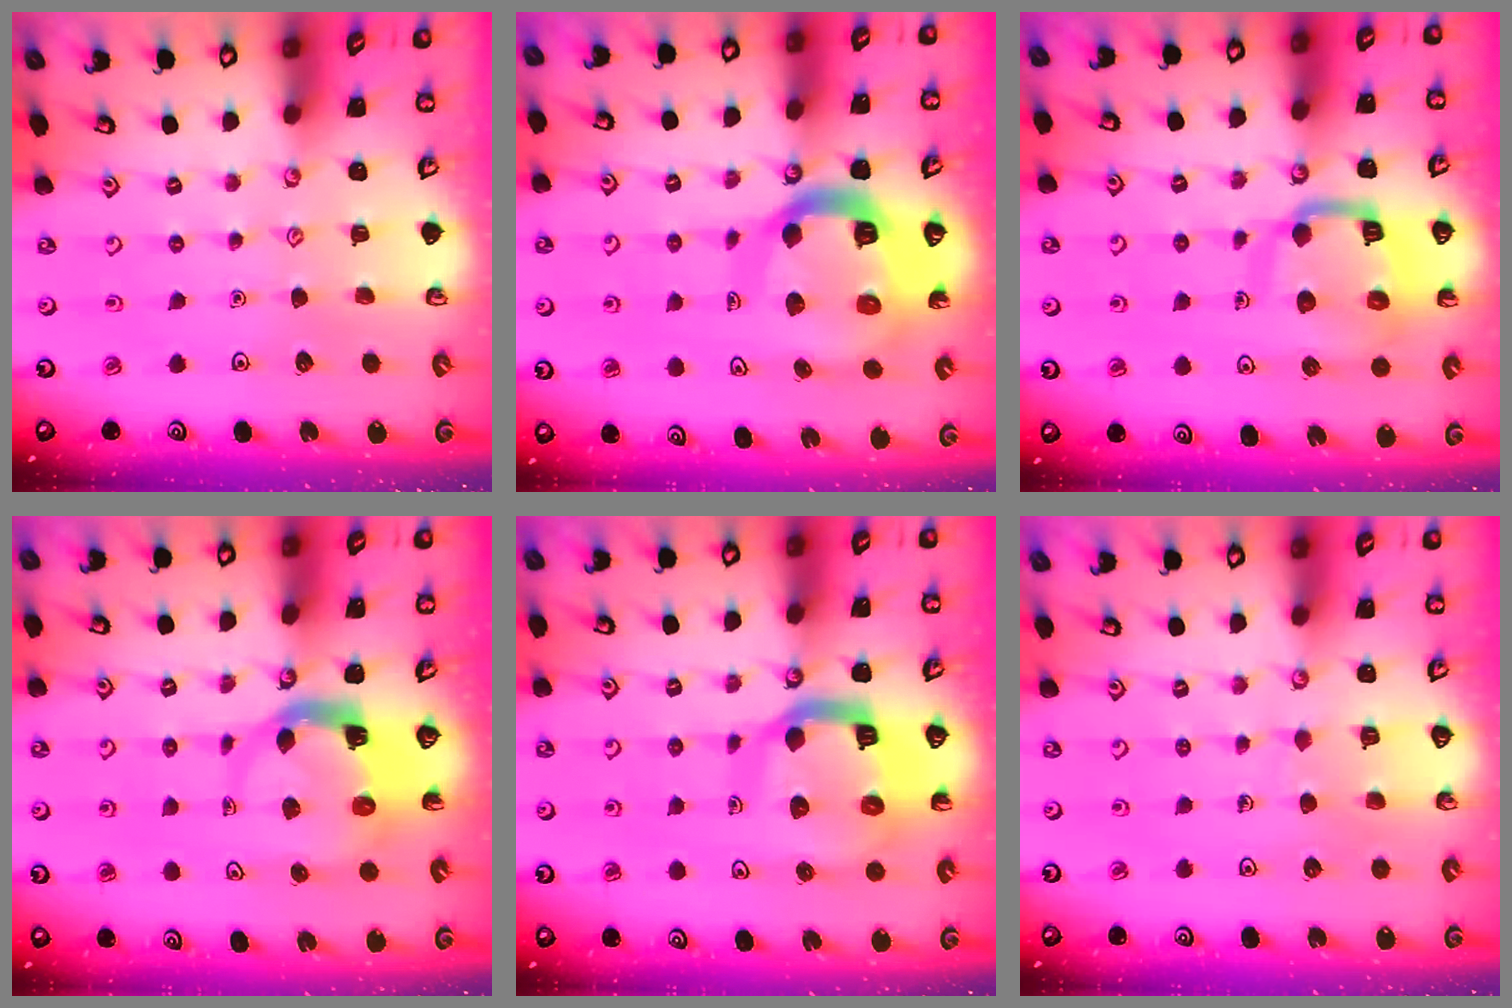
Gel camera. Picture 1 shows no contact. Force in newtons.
{"total": 14.6, "press": 14.4, "slide": 1.8}
{"total": 11.8, "press": 11.7, "slide": 1.3}
{"total": 4.4, "press": 4.3, "slide": 0.8}
{"total": 14.1, "press": 14.0, "slide": 1.8}
{"total": 5.1, "press": 5.1, "slide": 0.4}